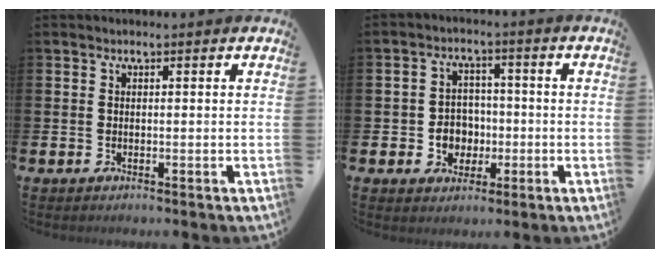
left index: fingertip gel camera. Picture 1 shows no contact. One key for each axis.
{"total": 4.1, "fx": -0.7, "fy": 3.9, "fz": 1.2, "tx": -0.023, "ty": 0.001, "tz": -0.019}